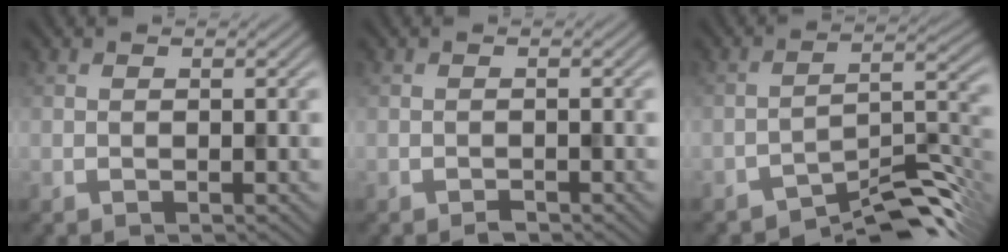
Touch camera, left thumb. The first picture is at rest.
{"total": 0.7, "force": [-0.7, 0.1, 0.2], "torque": [-0.001, 0.004, -0.013]}
{"total": 8.0, "force": [-6.7, 1.7, 3.9], "torque": [-0.051, 0.010, -0.116]}